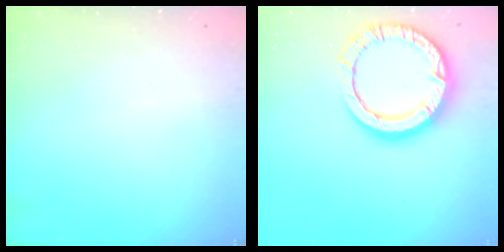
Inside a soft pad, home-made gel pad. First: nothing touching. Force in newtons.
{"total": 16.2, "press": 16.1, "slide": 1.6}